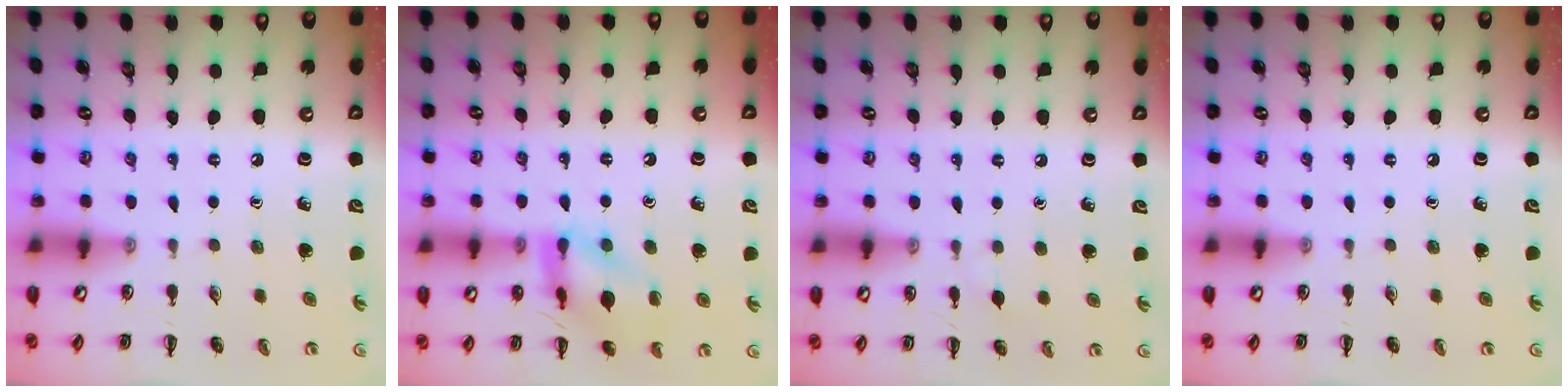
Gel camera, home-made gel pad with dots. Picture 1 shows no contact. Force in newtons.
{"total": 12.0, "press": 11.9, "slide": 1.3}
{"total": 3.3, "press": 3.0, "slide": 1.4}
{"total": 0.0}